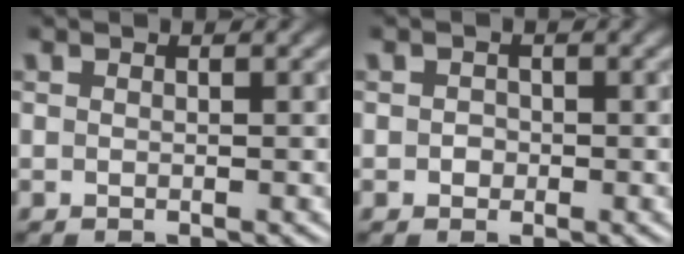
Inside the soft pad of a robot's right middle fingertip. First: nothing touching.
{"total": 0.9, "force": [-0.1, 0.9, 0.3], "torque": [-0.002, -0.002, -0.004]}